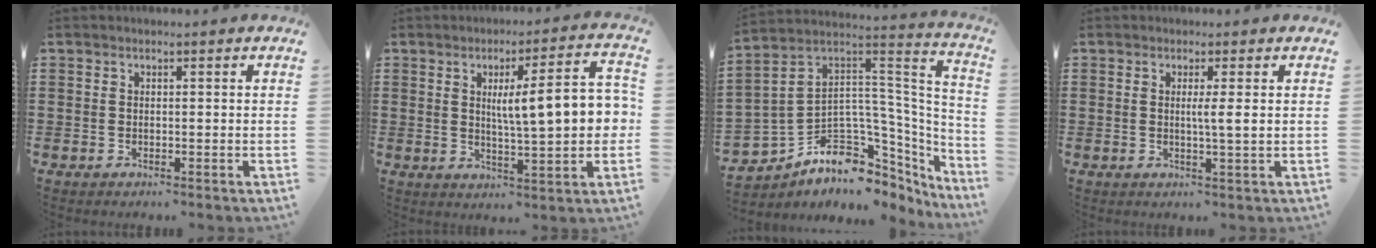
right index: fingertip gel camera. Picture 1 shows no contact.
{"total": 11.0, "force": [1.7, 2.3, 10.7], "torque": [-0.162, -0.002, 0.019]}
{"total": 7.1, "force": [-4.0, 4.7, 3.4], "torque": [-0.096, -0.033, -0.077]}
{"total": 2.7, "force": [0.4, -0.2, 2.6], "torque": [-0.051, -0.006, 0.004]}